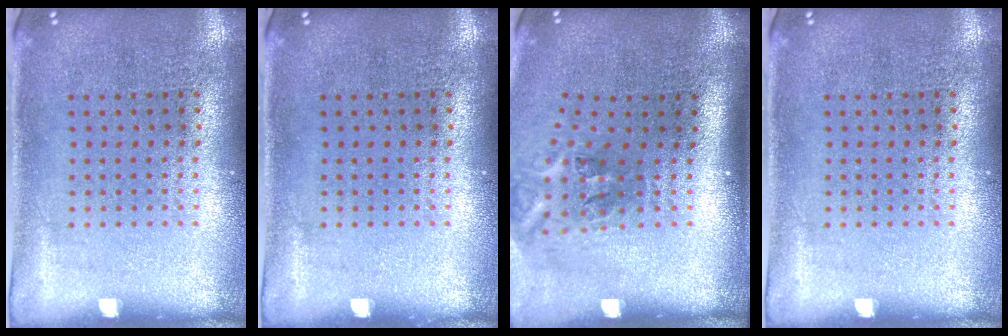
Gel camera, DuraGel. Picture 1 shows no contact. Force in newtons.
{"total": 0.0}
{"total": 2.3, "press": 1.3, "slide": 1.9}
{"total": 0.0}